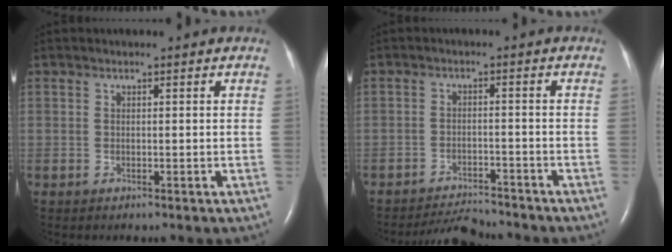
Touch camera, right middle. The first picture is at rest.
{"total": 5.2, "force": [-5.2, 0.2, 0.1], "torque": [-0.006, -0.008, -0.088]}